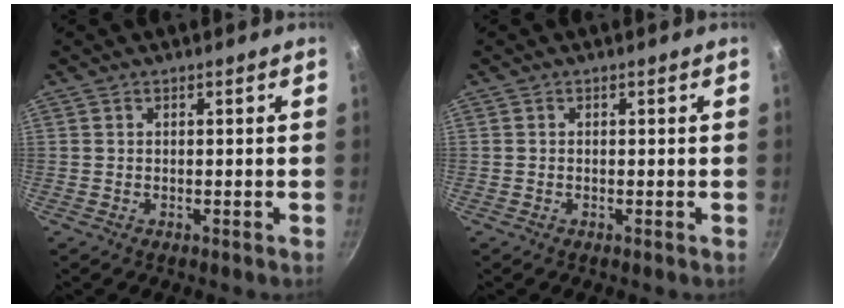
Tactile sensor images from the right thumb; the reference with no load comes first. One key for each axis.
{"total": 0.0}